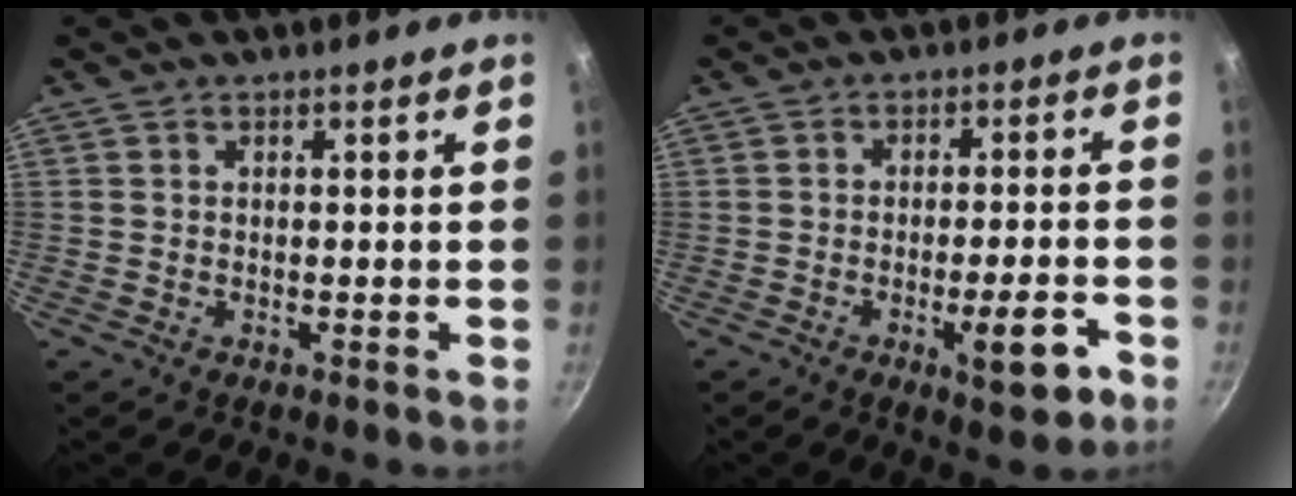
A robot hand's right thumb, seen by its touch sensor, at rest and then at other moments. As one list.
[{"total": 7.9, "force": [-3.5, 2.2, 6.7], "torque": [-0.079, 0.020, -0.044]}]